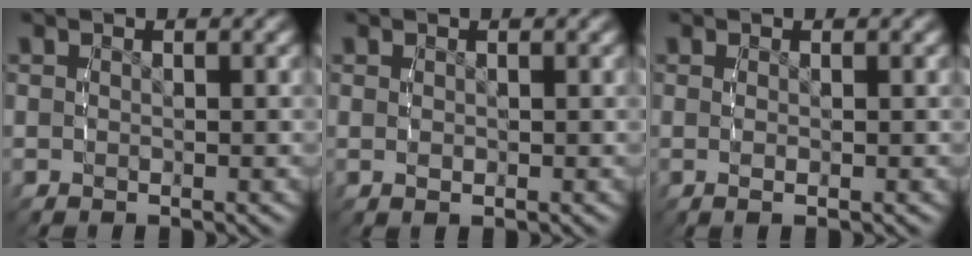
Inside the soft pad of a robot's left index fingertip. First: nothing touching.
{"total": 0.6, "force": [0.0, 0.1, 0.6], "torque": [-0.018, -0.009, 0.010]}
{"total": 1.1, "force": [-0.1, -0.5, 0.9], "torque": [-0.022, -0.006, 0.004]}